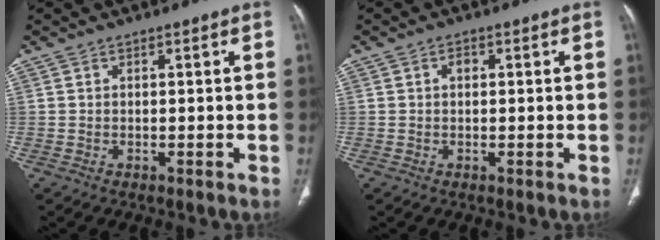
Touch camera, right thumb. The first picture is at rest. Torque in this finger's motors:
{"motor_torque": [0.56, 0.50, 0.36, 0.28, 0.00]}